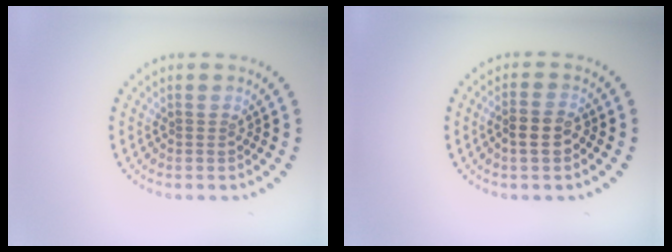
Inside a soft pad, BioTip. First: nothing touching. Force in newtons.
{"total": 2.4, "press": 2.3, "slide": 0.7}